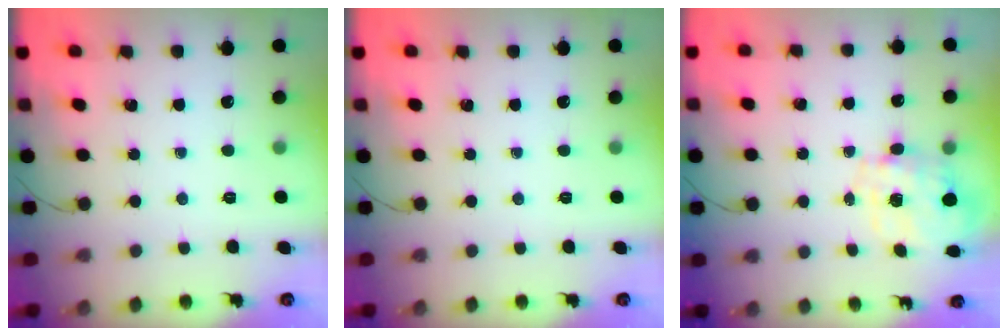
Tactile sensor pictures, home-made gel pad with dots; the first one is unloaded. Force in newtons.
{"total": 0.0}
{"total": 8.8, "press": 8.7, "slide": 0.7}